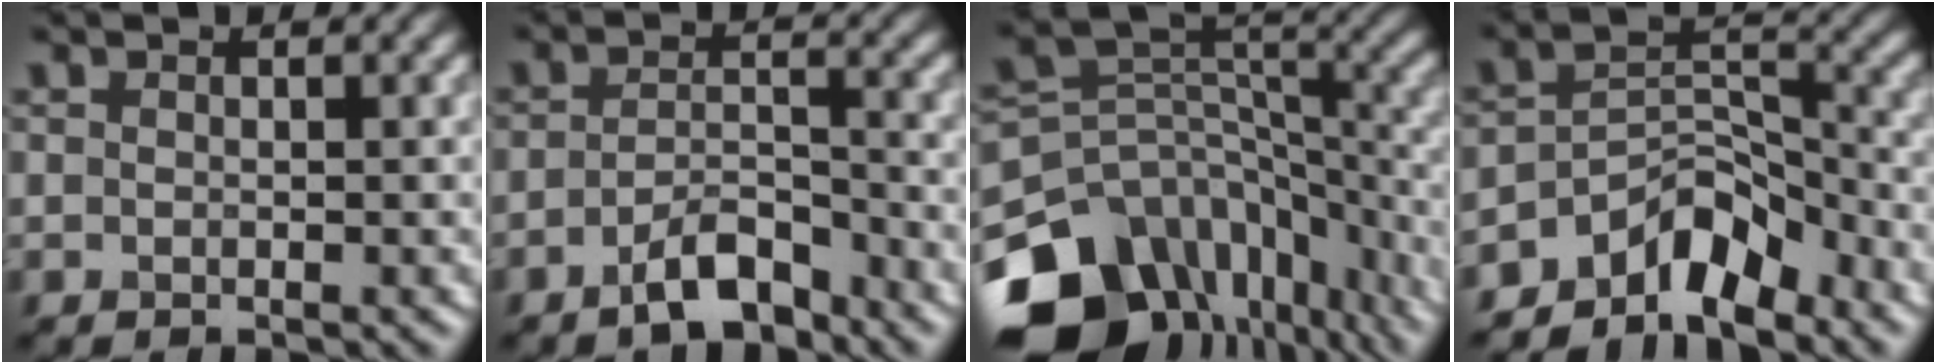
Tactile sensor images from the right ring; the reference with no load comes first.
{"total": 4.3, "force": [-3.0, 1.5, 2.7], "torque": [-0.045, 0.004, -0.058]}
{"total": 15.7, "force": [-9.6, 10.5, 6.6], "torque": [-0.166, -0.003, -0.121]}
{"total": 5.8, "force": [-4.7, 2.3, 2.5], "torque": [-0.025, 0.007, -0.092]}